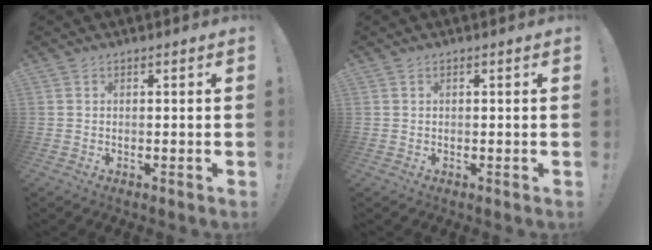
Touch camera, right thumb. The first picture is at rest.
{"total": 0.0}